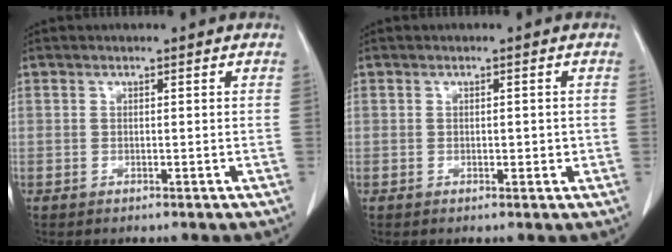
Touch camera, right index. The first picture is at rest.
{"total": 1.5, "force": [-0.1, 0.8, 1.3], "torque": [-0.018, 0.000, 0.001]}